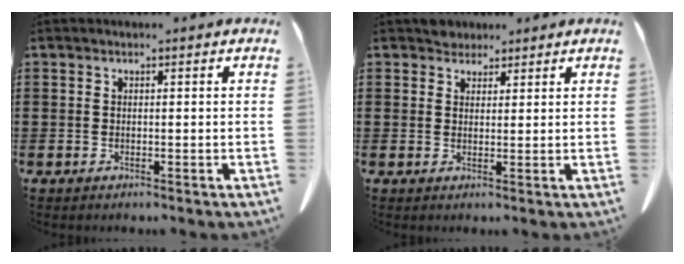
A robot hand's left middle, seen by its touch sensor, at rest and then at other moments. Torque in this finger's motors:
{"motor_torque": [0.01, 0.00, 0.00, 0.00]}